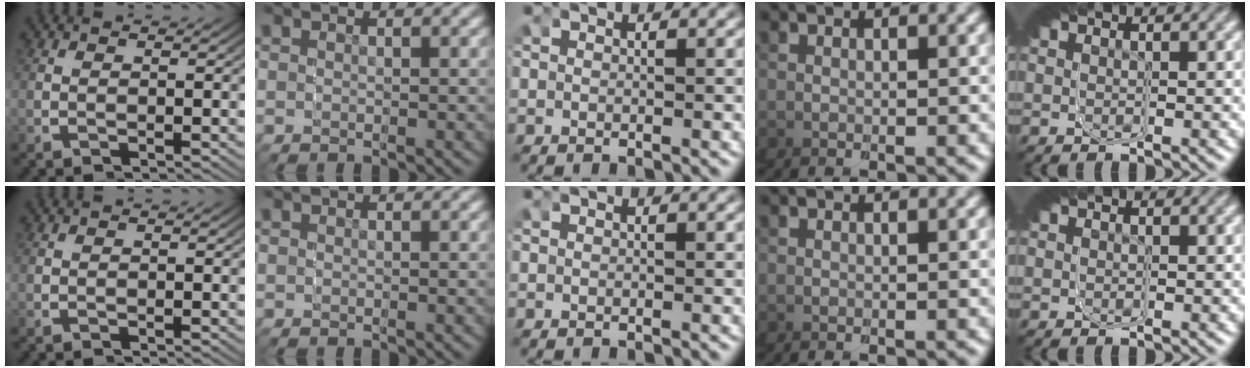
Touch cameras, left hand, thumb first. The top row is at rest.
{}